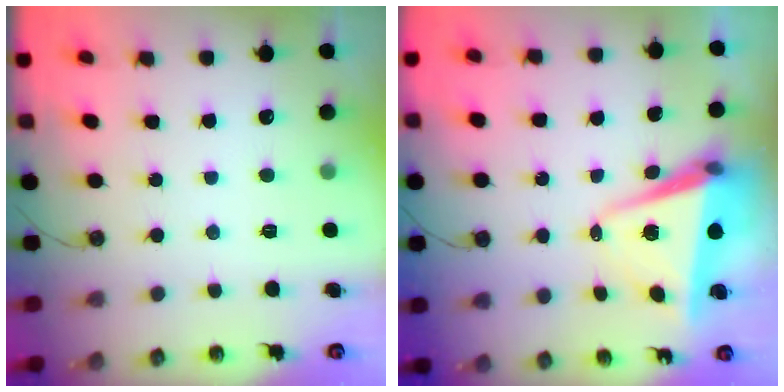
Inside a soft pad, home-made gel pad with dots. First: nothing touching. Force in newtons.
{"total": 6.8, "press": 5.9, "slide": 3.5}